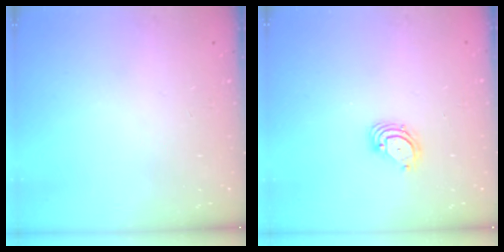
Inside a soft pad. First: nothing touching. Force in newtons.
{"total": 3.6, "press": 3.6, "slide": 0.3}